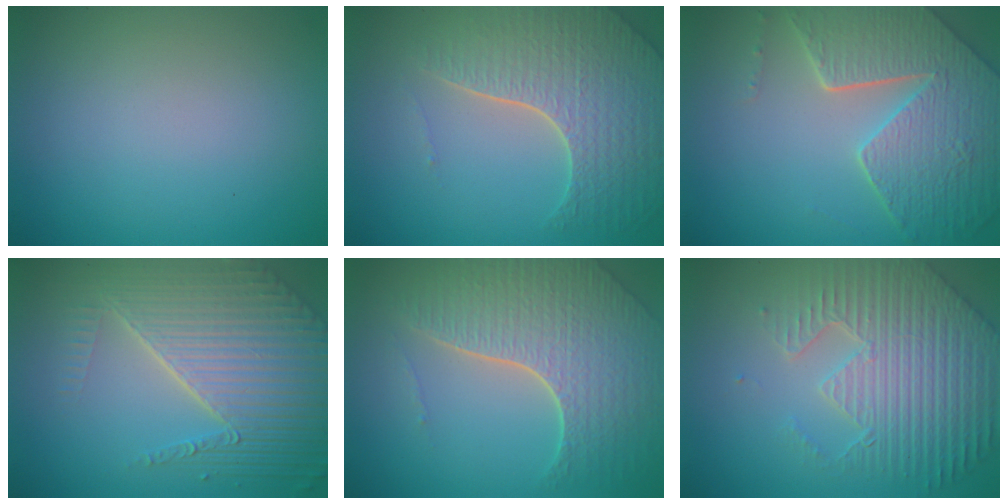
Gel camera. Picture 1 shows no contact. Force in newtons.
{"total": 7.1, "press": 5.3, "slide": 4.6}
{"total": 7.9, "press": 5.8, "slide": 5.5}
{"total": 8.4, "press": 5.6, "slide": 6.2}
{"total": 7.4, "press": 5.3, "slide": 5.2}
{"total": 7.1, "press": 5.5, "slide": 4.5}